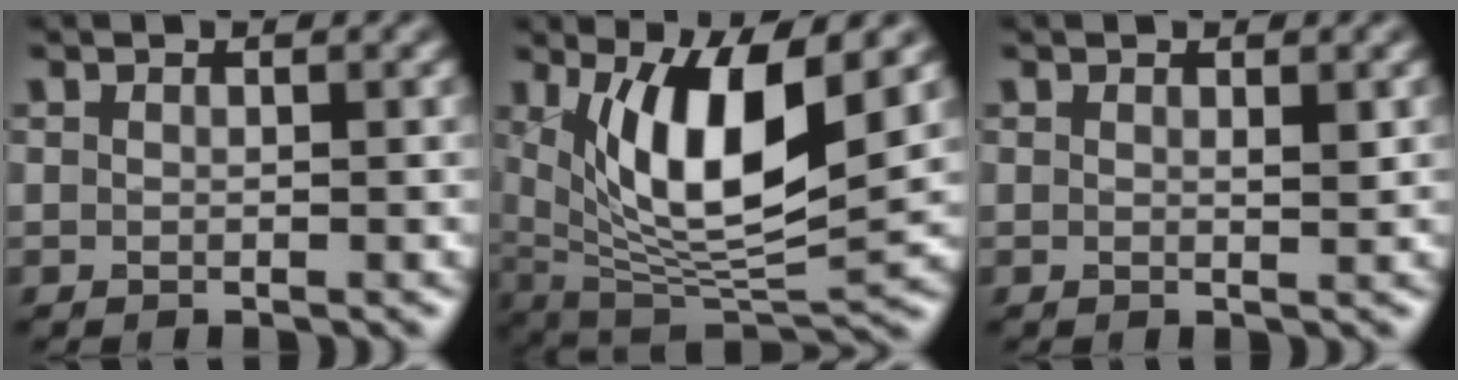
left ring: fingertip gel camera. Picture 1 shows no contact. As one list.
[{"total": 10.2, "force": [2.9, 3.3, 9.2], "torque": [-0.156, -0.016, 0.058]}, {"total": 0.6, "force": [0.3, 0.1, 0.6], "torque": [-0.006, -0.002, 0.005]}]